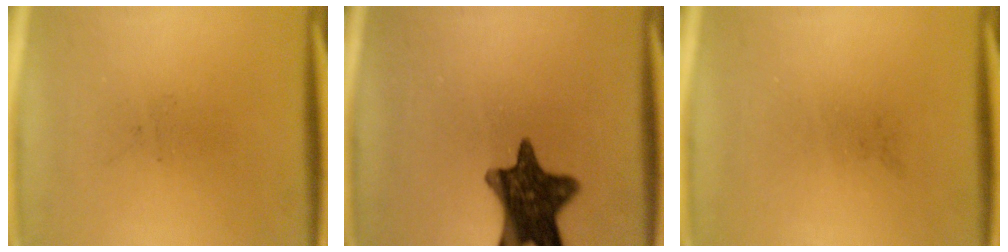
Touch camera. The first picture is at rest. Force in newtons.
{"total": 12.8}
{"total": 0.0}